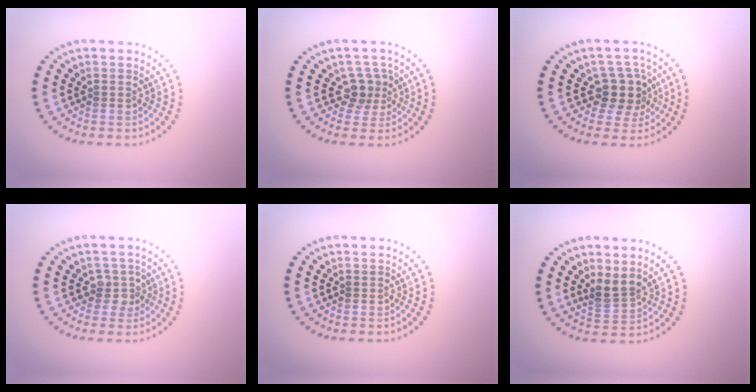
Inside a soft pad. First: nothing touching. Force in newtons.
{"total": 2.4, "press": 1.8, "slide": 1.5}
{"total": 3.5, "press": 2.9, "slide": 1.9}
{"total": 1.8, "press": 1.3, "slide": 1.3}
{"total": 0.0}
{"total": 2.3, "press": 1.8, "slide": 1.5}